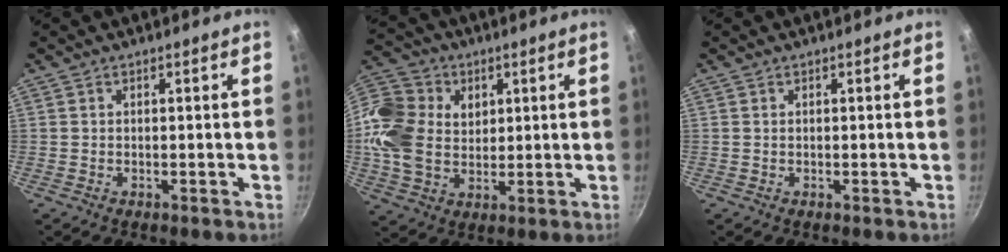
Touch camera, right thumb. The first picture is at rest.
{"total": 17.3, "force": [4.1, 13.6, 9.8], "torque": [-0.200, 0.002, 0.072]}
{"total": 0.0}